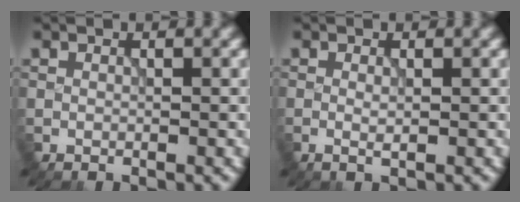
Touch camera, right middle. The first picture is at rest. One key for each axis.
{"total": 0.8, "fx": 0.0, "fy": 0.1, "fz": 0.8, "tx": -0.014, "ty": -0.002, "tz": -0.001}